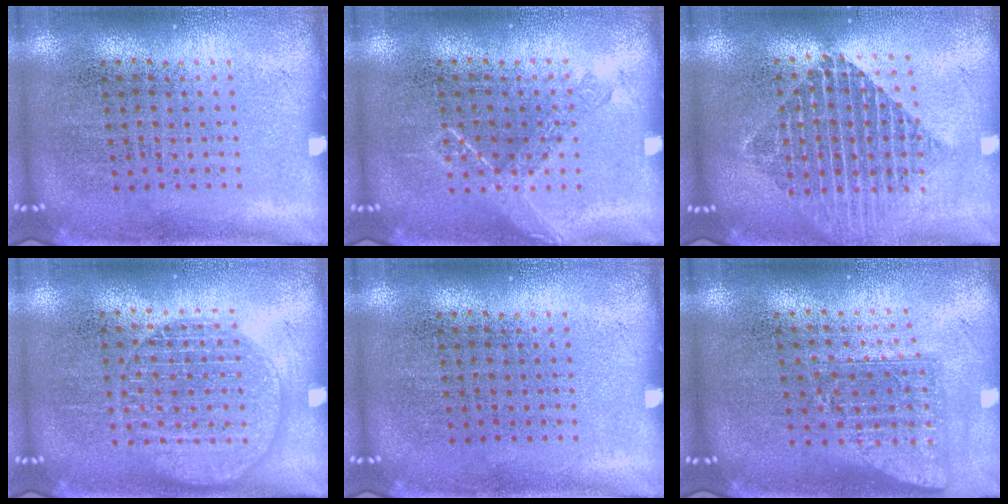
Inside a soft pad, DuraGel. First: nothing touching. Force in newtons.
{"total": 1.9, "press": 1.8, "slide": 0.4}
{"total": 2.0, "press": 1.6, "slide": 1.2}
{"total": 1.6, "press": 1.6, "slide": 0.1}
{"total": 0.0}
{"total": 1.6, "press": 1.1, "slide": 1.0}